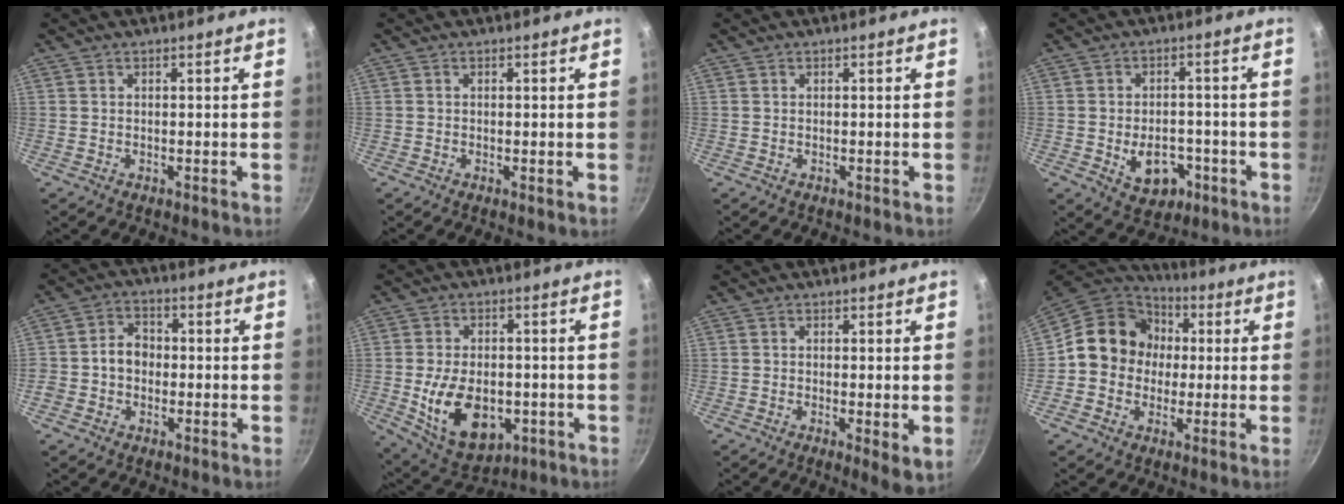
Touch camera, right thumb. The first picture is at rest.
{"total": 0.0}
{"total": 0.0}
{"total": 8.4, "force": [-2.7, 5.9, 5.4], "torque": [-0.052, 0.013, -0.031]}
{"total": 5.5, "force": [-0.8, 4.6, 2.8], "torque": [-0.019, 0.015, -0.024]}
{"total": 14.9, "force": [-3.0, 9.5, 11.0], "torque": [-0.164, -0.003, -0.031]}
{"total": 4.3, "force": [-0.6, 1.2, 4.1], "torque": [-0.062, -0.015, -0.009]}
{"total": 13.9, "force": [1.0, 12.5, 5.9], "torque": [-0.059, 0.032, -0.003]}